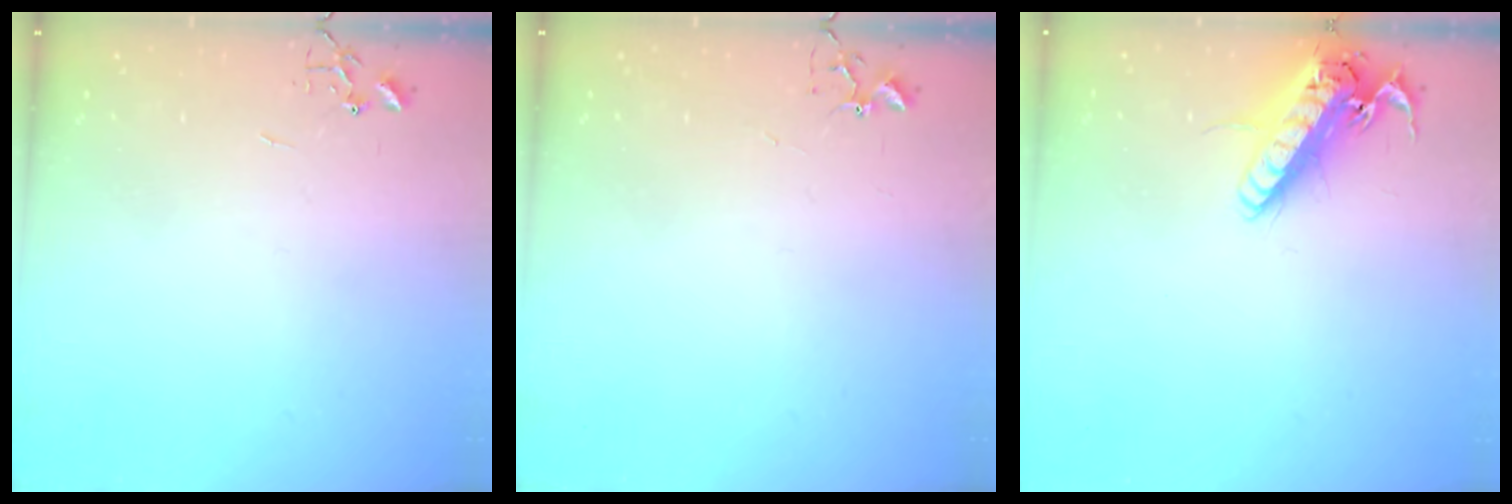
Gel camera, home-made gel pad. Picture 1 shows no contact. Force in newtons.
{"total": 4.2, "press": 4.2, "slide": 0.7}
{"total": 17.4, "press": 17.1, "slide": 3.3}